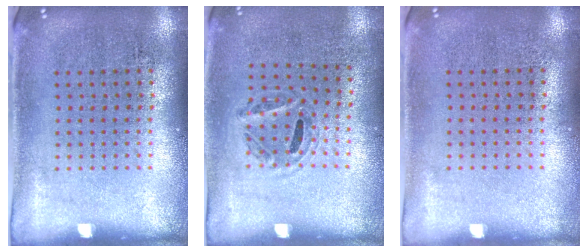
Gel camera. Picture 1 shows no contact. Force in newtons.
{"total": 1.0, "press": 0.7, "slide": 0.8}
{"total": 0.0}